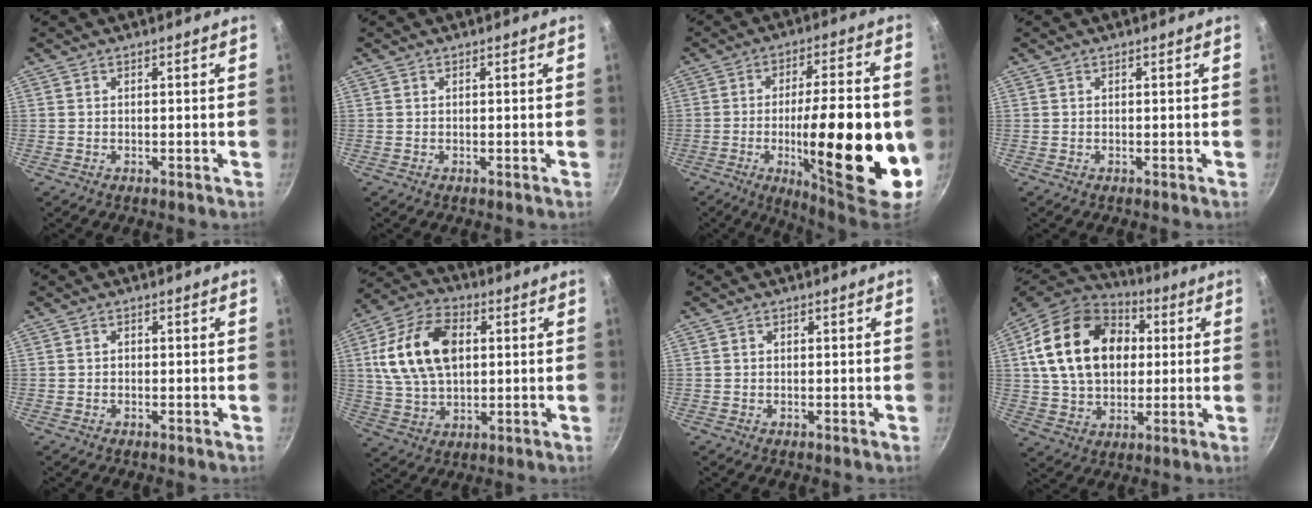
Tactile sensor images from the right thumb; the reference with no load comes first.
{"total": 0.0}
{"total": 24.7, "force": [-4.7, 6.8, 23.3], "torque": [-0.329, 0.010, -0.064]}
{"total": 0.0}
{"total": 0.9, "force": [0.0, 0.8, 0.4], "torque": [-0.005, 0.005, -0.001]}
{"total": 16.8, "force": [3.1, 10.7, 12.5], "torque": [-0.218, 0.007, 0.052]}
{"total": 0.6, "force": [0.1, 0.6, 0.3], "torque": [-0.003, 0.004, 0.002]}
{"total": 23.2, "force": [4.5, 16.7, 15.5], "torque": [-0.249, 0.017, 0.075]}